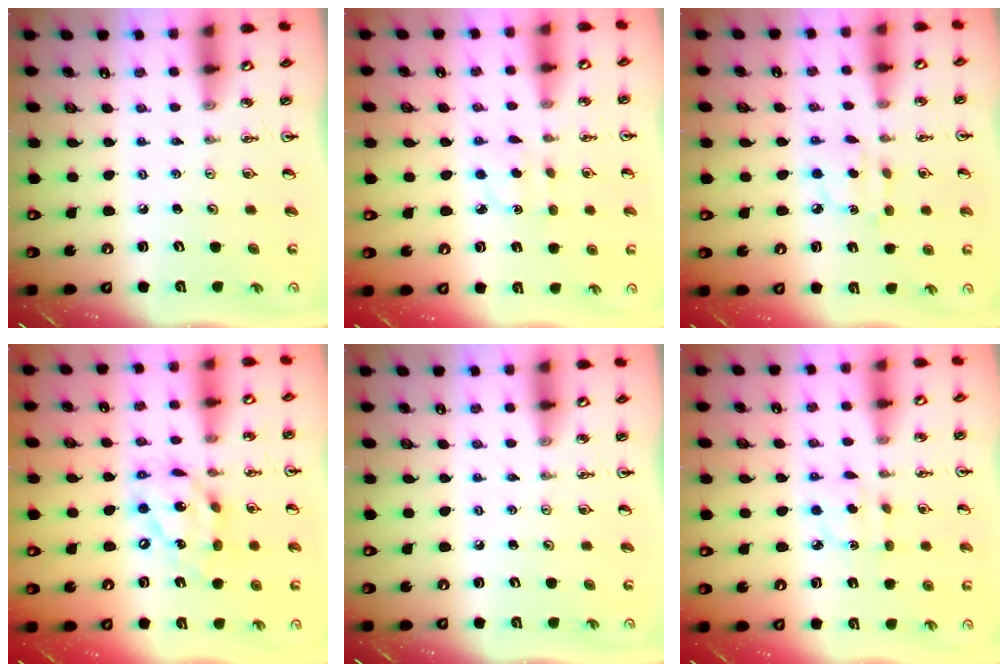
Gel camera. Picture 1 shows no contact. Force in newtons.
{"total": 2.7, "press": 2.6, "slide": 0.9}
{"total": 3.1, "press": 3.1, "slide": 0.2}
{"total": 14.1, "press": 14.0, "slide": 1.2}
{"total": 0.0}
{"total": 2.3, "press": 2.3, "slide": 0.2}